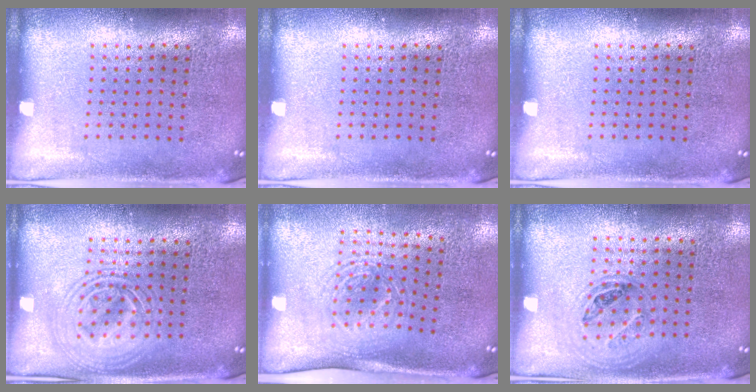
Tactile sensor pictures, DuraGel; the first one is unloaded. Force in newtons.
{"total": 0.0}
{"total": 0.0}
{"total": 2.9, "press": 2.9, "slide": 0.3}
{"total": 1.7, "press": 1.3, "slide": 1.1}
{"total": 1.1, "press": 0.9, "slide": 0.5}